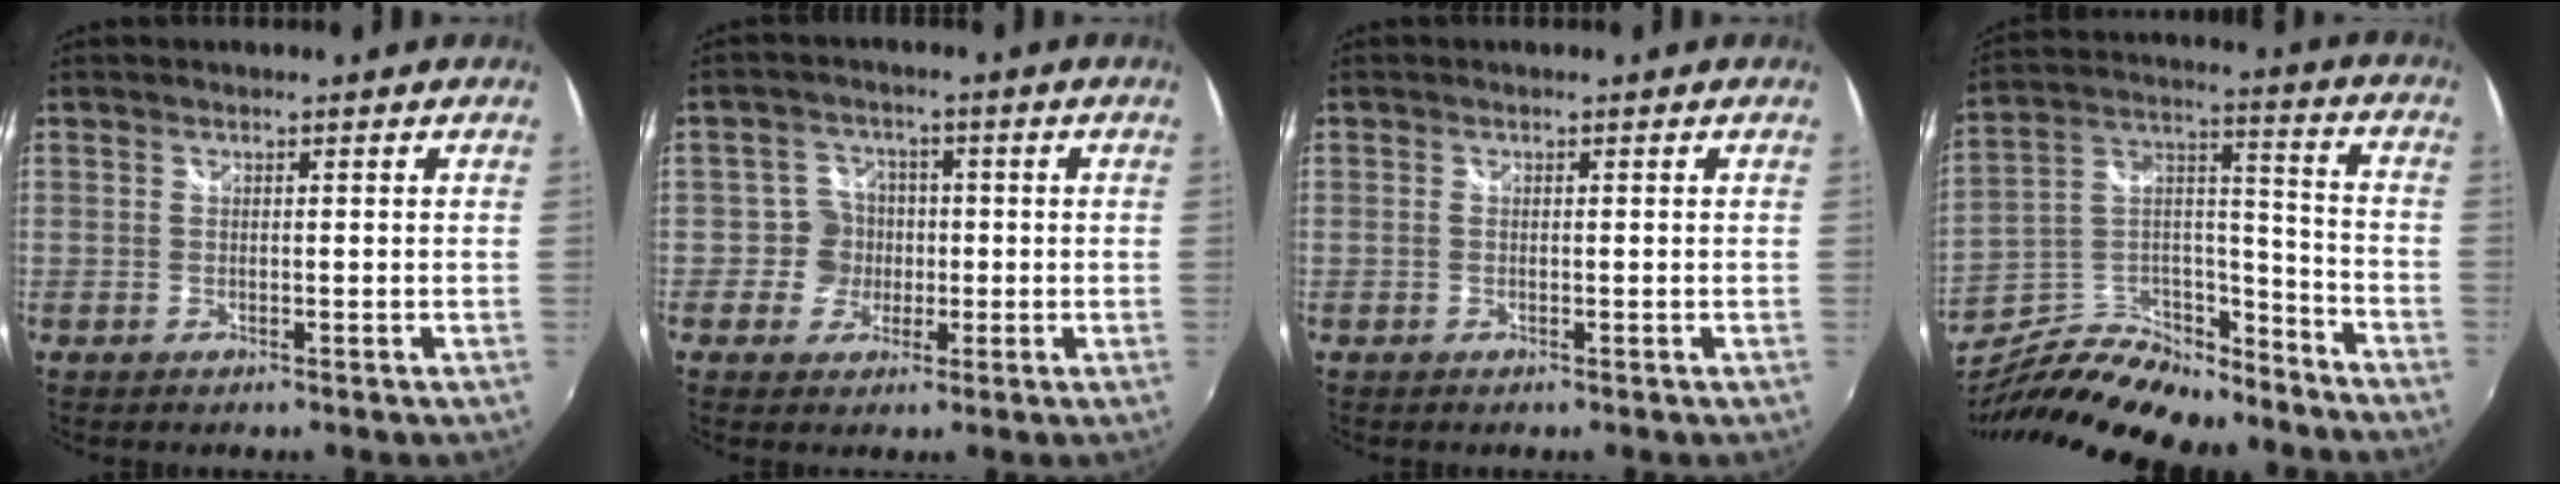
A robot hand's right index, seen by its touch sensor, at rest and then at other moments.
{"total": 4.7, "force": [-0.8, 4.7, 0.1], "torque": [0.007, 0.009, -0.021]}
{"total": 0.0}
{"total": 23.2, "force": [-18.3, 9.3, 10.7], "torque": [-0.216, 0.031, -0.284]}